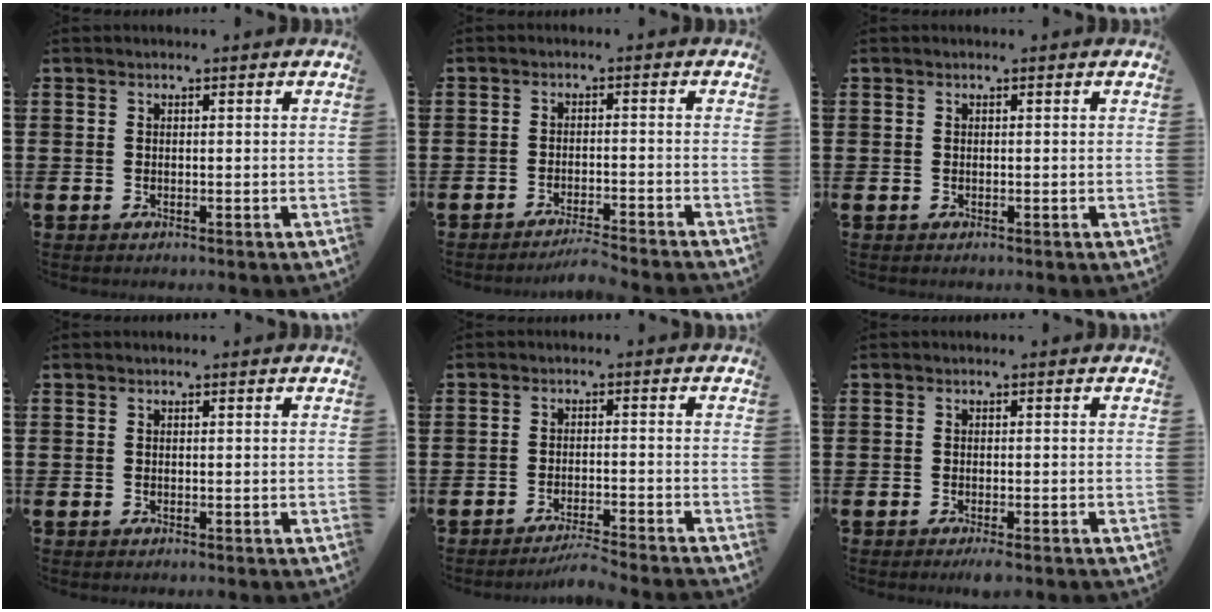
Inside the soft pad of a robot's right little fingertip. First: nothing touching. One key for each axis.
{"total": 2.5, "fx": -2.4, "fy": -0.3, "fz": 0.8, "tx": -0.013, "ty": 0.005, "tz": -0.047}
{"total": 0.0}
{"total": 0.0}
{"total": 2.7, "fx": -2.6, "fy": -0.4, "fz": 0.9, "tx": -0.015, "ty": 0.003, "tz": -0.052}
{"total": 1.1, "fx": -0.8, "fy": 0.0, "fz": 0.8, "tx": -0.014, "ty": 0.000, "tz": -0.015}